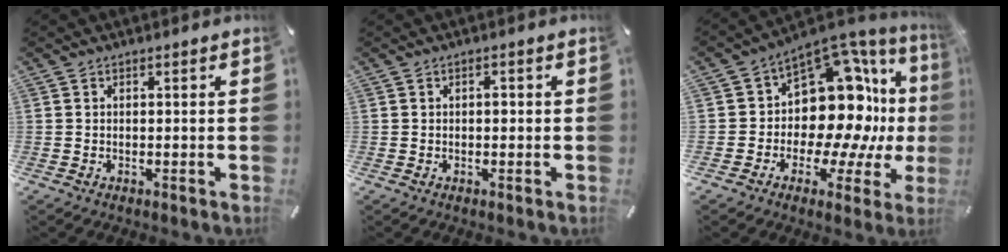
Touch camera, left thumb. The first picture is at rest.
{"total": 1.2, "force": [0.0, 0.7, 0.9], "torque": [-0.018, 0.004, -0.002]}
{"total": 18.6, "force": [1.9, 12.9, 13.2], "torque": [-0.198, -0.051, 0.039]}